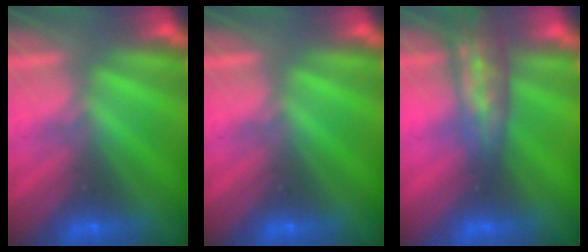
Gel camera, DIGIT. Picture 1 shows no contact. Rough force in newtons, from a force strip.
{"total": 0.0}
{"total": 2.9}